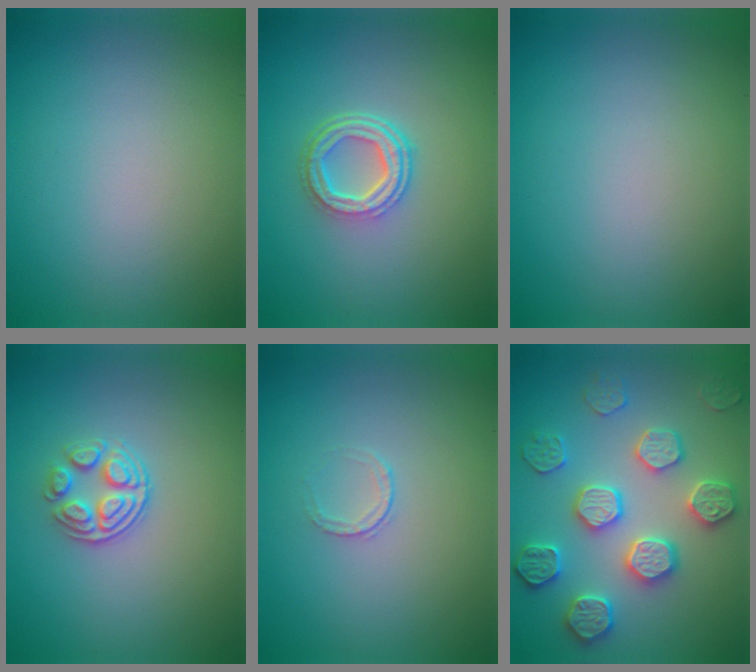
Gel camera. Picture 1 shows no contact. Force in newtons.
{"total": 4.3, "press": 3.1, "slide": 2.9}
{"total": 0.0}
{"total": 3.0, "press": 2.6, "slide": 1.5}
{"total": 0.7, "press": 0.5, "slide": 0.5}
{"total": 5.0, "press": 5.0, "slide": 0.5}